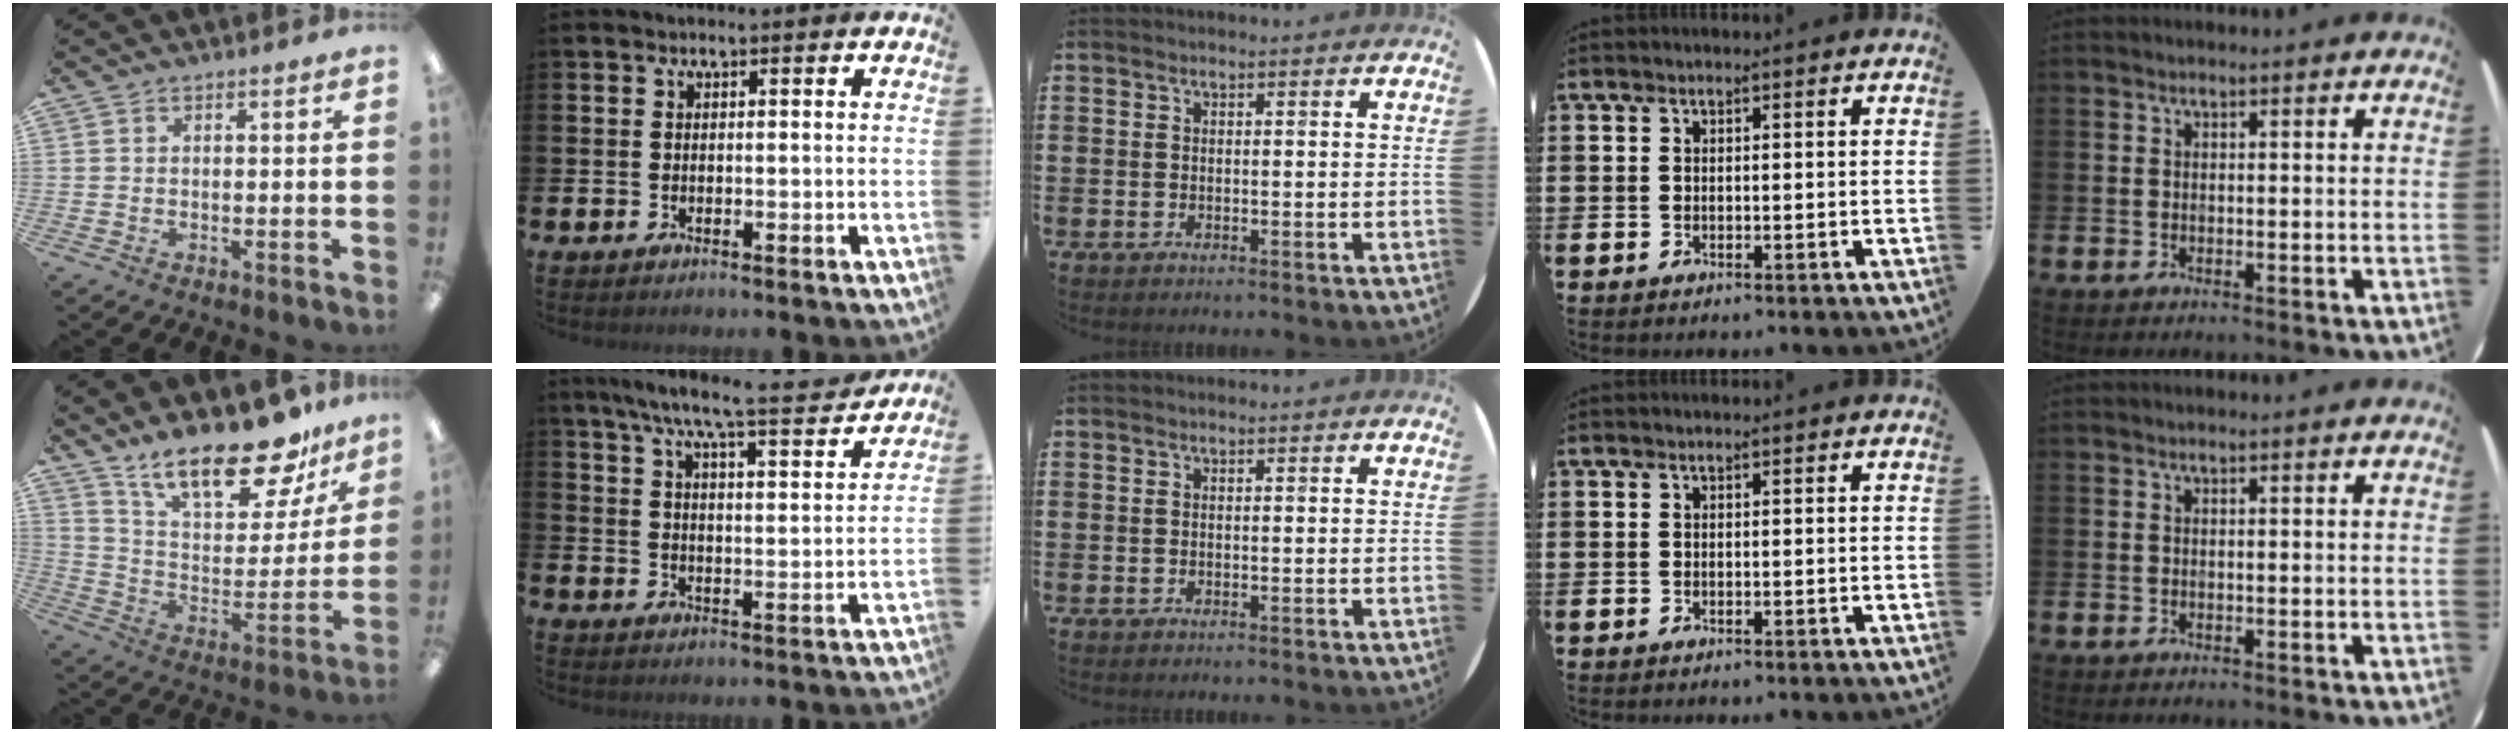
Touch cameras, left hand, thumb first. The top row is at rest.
{"thumb": {"total": 22.1, "force": [16.7, 7.6, 12.2], "torque": [-0.206, -0.107, 0.289]}, "index": {"total": 8.4, "force": [7.5, 0.2, 3.7], "torque": [-0.090, -0.048, 0.127]}}